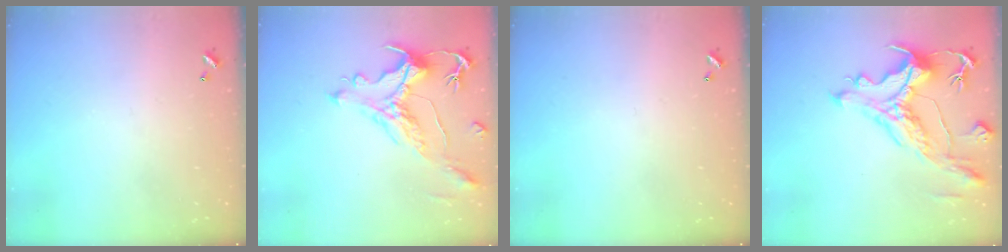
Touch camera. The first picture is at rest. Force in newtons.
{"total": 1.2, "press": 0.2, "slide": 1.2}
{"total": 0.0}
{"total": 5.0, "press": 4.7, "slide": 1.8}